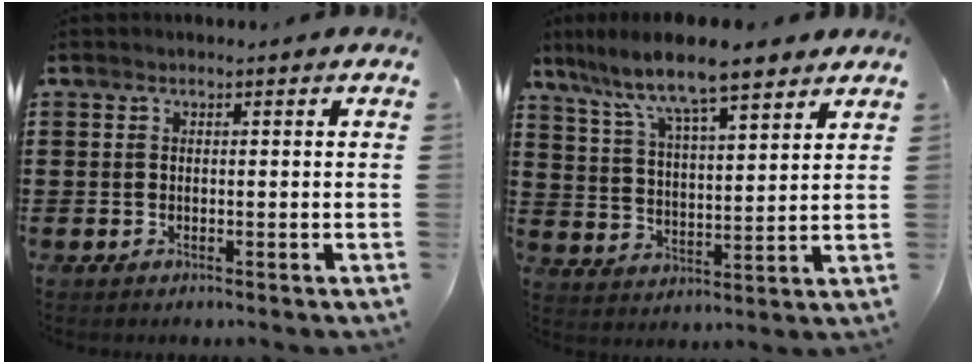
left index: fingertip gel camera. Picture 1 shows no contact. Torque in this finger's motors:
{"motor_torque": [2.14, 0.00, 1.05, 0.21]}